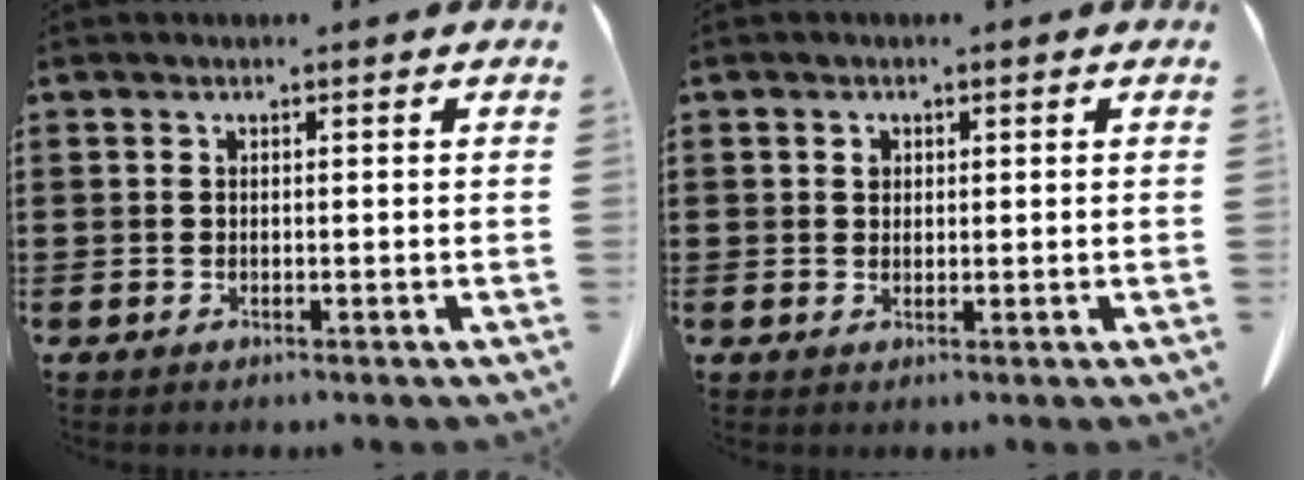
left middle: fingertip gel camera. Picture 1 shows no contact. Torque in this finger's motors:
{"motor_torque": [-0.98, 1.15, -0.52, -0.20]}